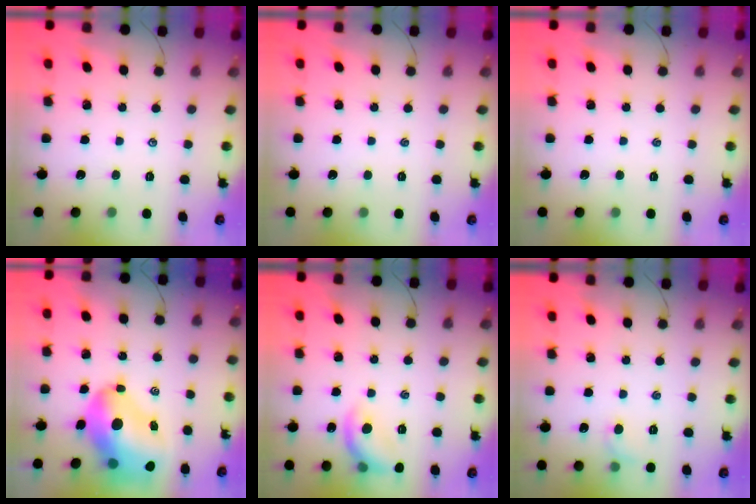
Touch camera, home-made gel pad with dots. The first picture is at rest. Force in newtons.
{"total": 0.0}
{"total": 0.0}
{"total": 19.0, "press": 18.2, "slide": 5.6}
{"total": 11.4, "press": 11.4, "slide": 0.7}
{"total": 4.8, "press": 4.6, "slide": 1.5}